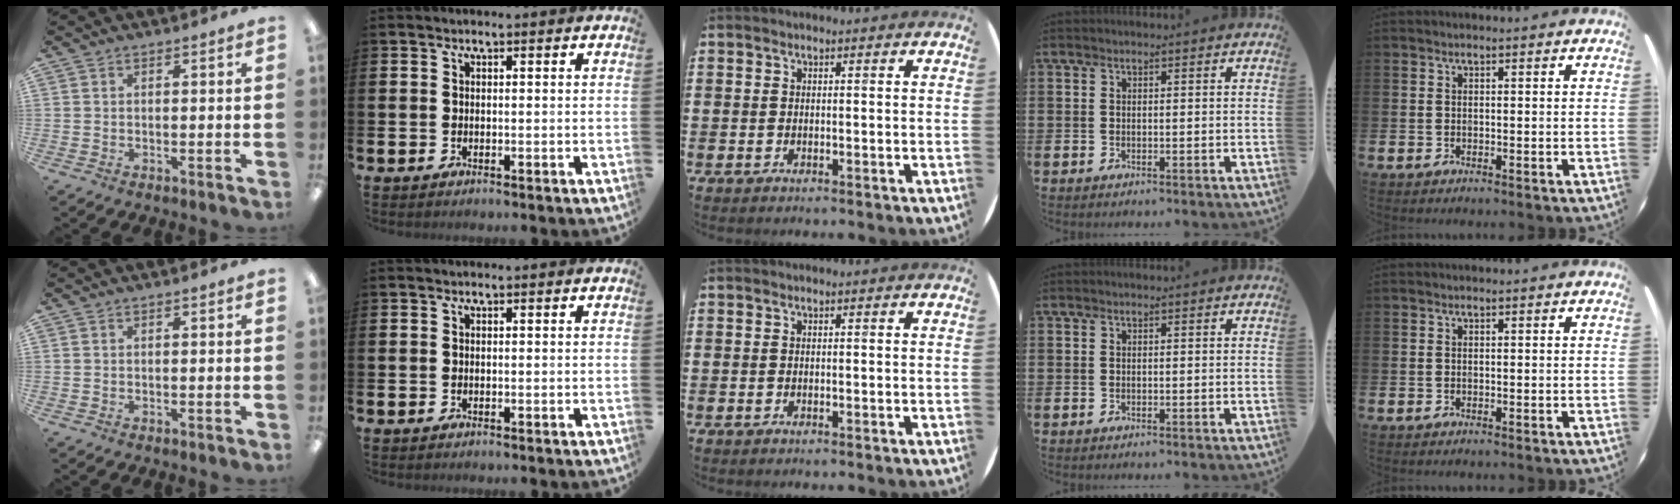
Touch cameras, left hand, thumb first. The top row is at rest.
{}